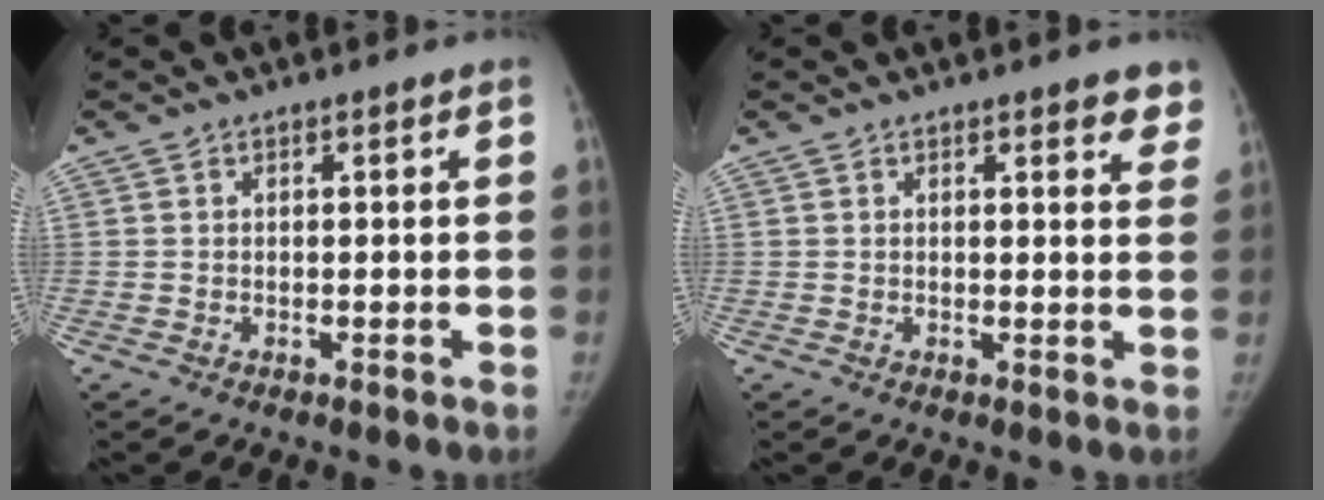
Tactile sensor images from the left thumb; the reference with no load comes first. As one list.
[{"total": 4.2, "force": [3.1, 1.5, 2.4], "torque": [0.001, -0.012, 0.030]}]